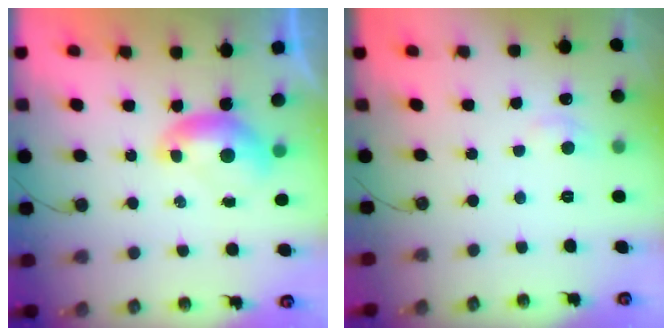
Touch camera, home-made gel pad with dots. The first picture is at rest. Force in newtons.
{"total": 1.1, "press": 0.8, "slide": 0.8}